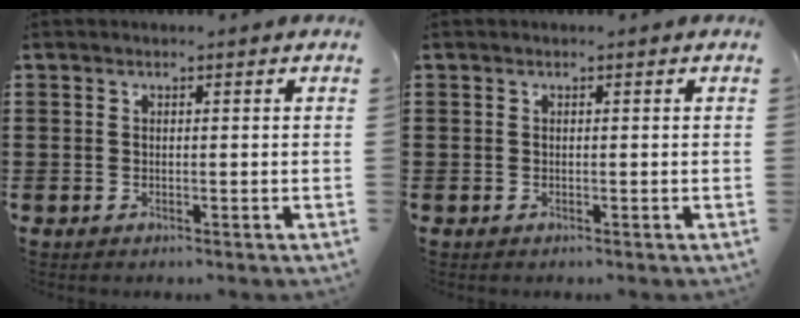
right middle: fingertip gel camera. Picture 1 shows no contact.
{"total": 0.0}